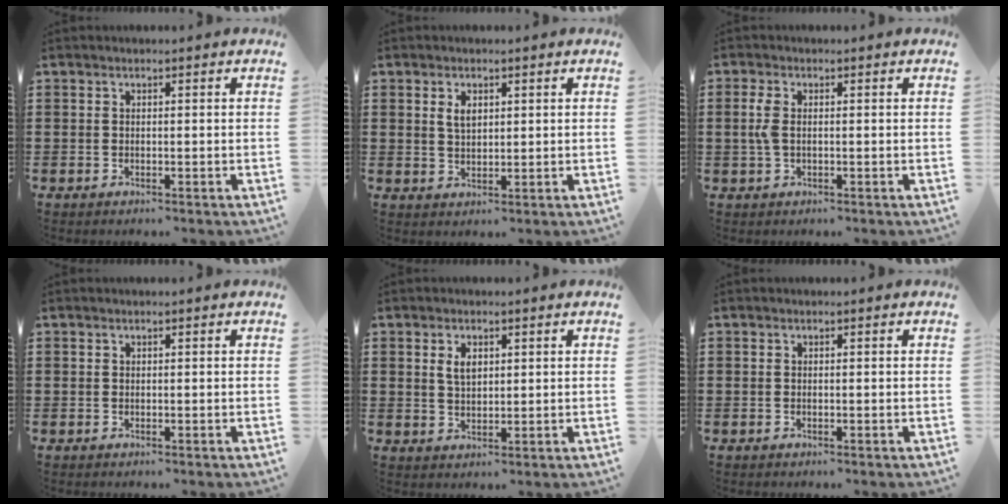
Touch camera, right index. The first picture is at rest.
{"total": 2.6, "force": [1.1, 1.4, 1.9], "torque": [-0.040, 0.005, 0.020]}
{"total": 3.0, "force": [0.1, 1.4, 2.7], "torque": [-0.069, 0.001, -0.005]}
{"total": 0.0}
{"total": 3.1, "force": [1.1, 1.6, 2.3], "torque": [-0.043, 0.003, 0.018]}
{"total": 0.0}